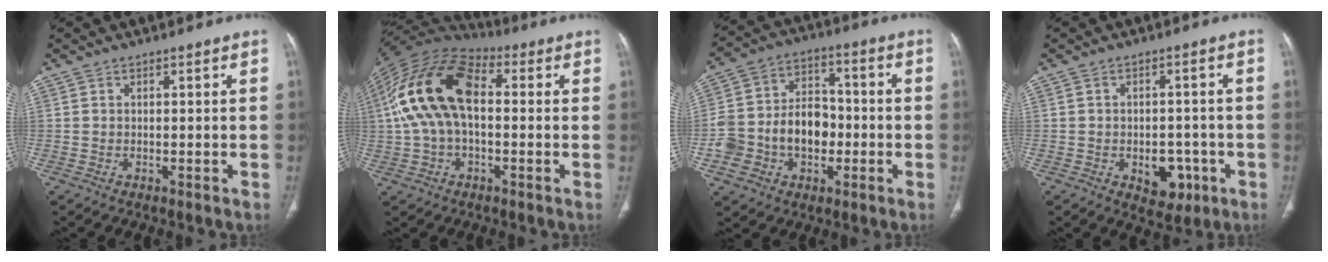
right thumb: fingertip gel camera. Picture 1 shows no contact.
{"total": 18.0, "force": [1.5, 10.4, 14.6], "torque": [-0.285, 0.039, 0.020]}
{"total": 15.3, "force": [-3.4, 12.1, 8.8], "torque": [-0.116, 0.047, -0.054]}
{"total": 6.9, "force": [-2.4, 4.6, 4.4], "torque": [-0.028, 0.014, -0.022]}